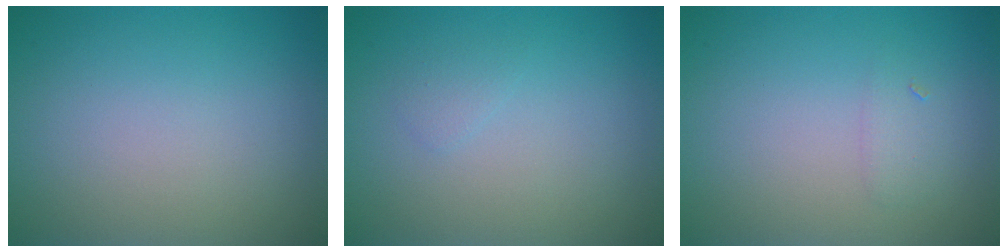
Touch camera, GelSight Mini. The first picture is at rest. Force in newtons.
{"total": 0.7, "press": 0.7, "slide": 0.1}
{"total": 1.0, "press": 1.0, "slide": 0.1}